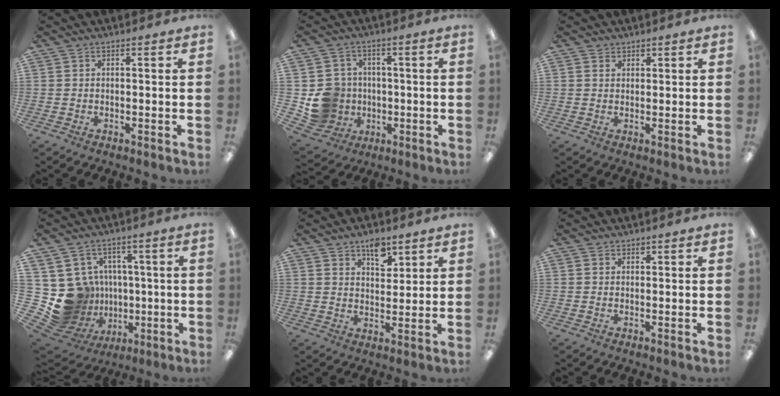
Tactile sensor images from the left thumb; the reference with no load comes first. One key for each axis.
{"total": 9.9, "fx": -1.2, "fy": 9.6, "fz": 2.0, "tx": -0.067, "ty": 0.014, "tz": -0.007}
{"total": 1.5, "fx": 1.2, "fy": 1.0, "fz": 0.1, "tx": 0.005, "ty": -0.003, "tz": 0.021}
{"total": 14.9, "fx": -0.3, "fy": 14.3, "fz": 4.3, "tx": -0.109, "ty": -0.015, "tz": 0.039}
{"total": 6.6, "fx": 4.6, "fy": 3.5, "fz": 3.1, "tx": -0.026, "ty": -0.026, "tz": 0.077}
{"total": 0.8, "fx": 0.6, "fy": 0.5, "fz": 0.1, "tx": -0.003, "ty": 0.002, "tz": 0.012}